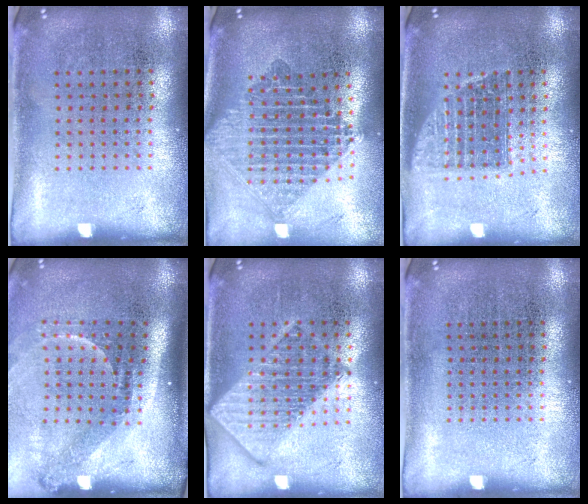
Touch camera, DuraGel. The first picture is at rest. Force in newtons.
{"total": 2.3, "press": 1.8, "slide": 1.4}
{"total": 1.3, "press": 1.1, "slide": 0.8}
{"total": 2.3, "press": 1.5, "slide": 1.7}
{"total": 2.7, "press": 2.7, "slide": 0.3}
{"total": 0.0}